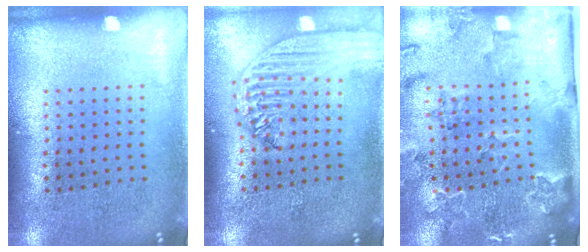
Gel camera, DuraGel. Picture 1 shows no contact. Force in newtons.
{"total": 2.6, "press": 2.1, "slide": 1.4}
{"total": 2.3, "press": 2.3, "slide": 0.1}